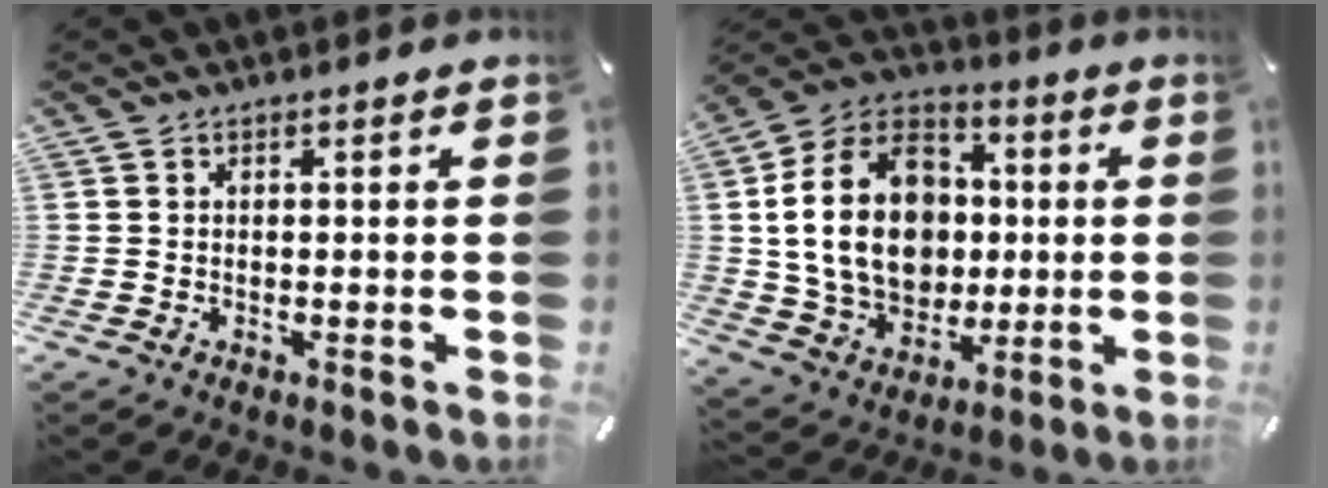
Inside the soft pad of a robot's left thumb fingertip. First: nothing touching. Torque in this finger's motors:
{"motor_torque": [1.22, 1.72, 1.91, -0.85, 0.32]}